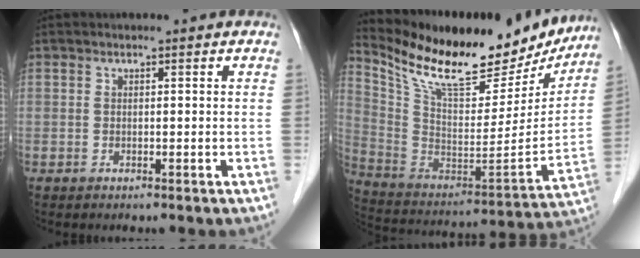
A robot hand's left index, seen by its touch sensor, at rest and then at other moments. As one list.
[{"total": 25.9, "force": [21.4, 7.7, 12.5], "torque": [-0.221, -0.017, 0.329]}]